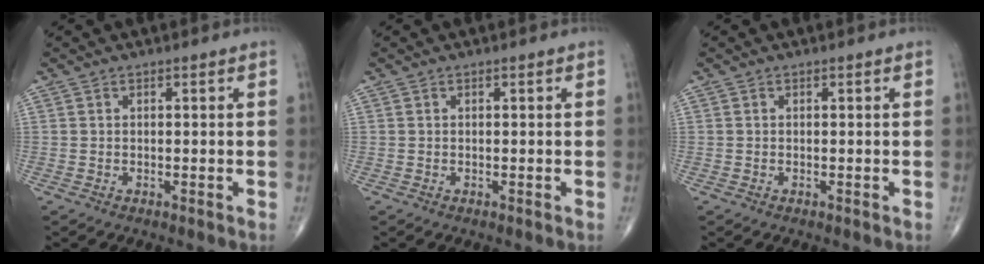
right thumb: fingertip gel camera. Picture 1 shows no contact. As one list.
[{"total": 0.0}, {"total": 0.0}]